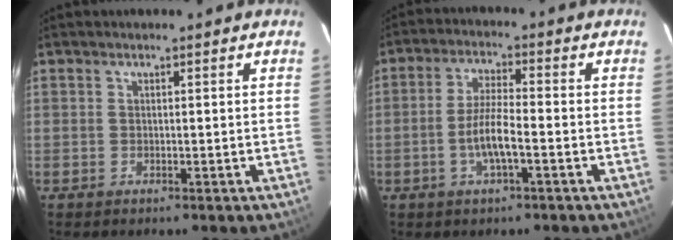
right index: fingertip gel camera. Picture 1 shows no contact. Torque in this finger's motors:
{"motor_torque": [0.33, -0.09, 0.23, 0.10]}